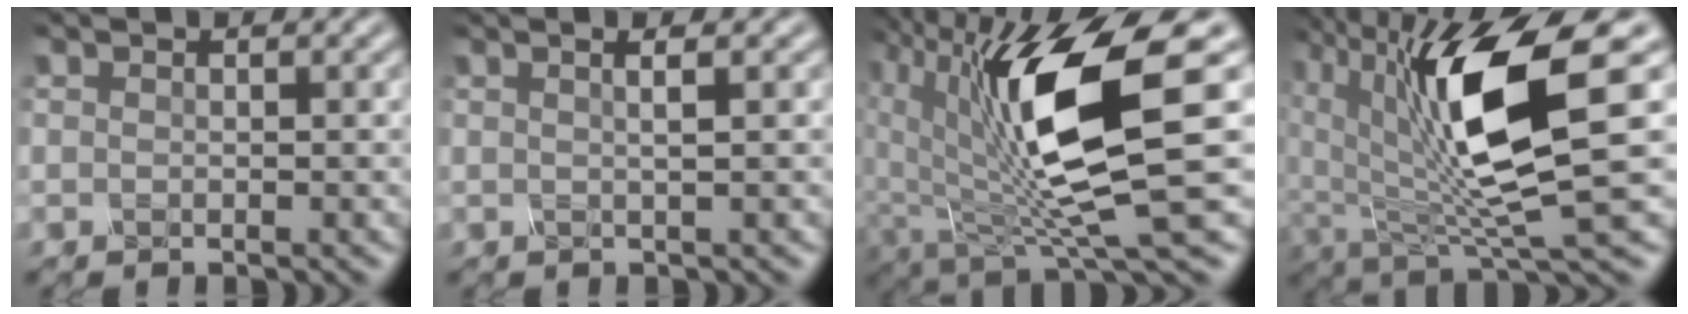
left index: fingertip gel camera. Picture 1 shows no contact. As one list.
[{"total": 3.1, "force": [1.1, 1.3, 2.6], "torque": [-0.019, 0.016, -0.018]}, {"total": 12.1, "force": [0.9, 3.9, 11.4], "torque": [-0.221, -0.030, 0.025]}, {"total": 11.6, "force": [1.8, 3.2, 11.0], "torque": [-0.203, -0.015, 0.039]}]